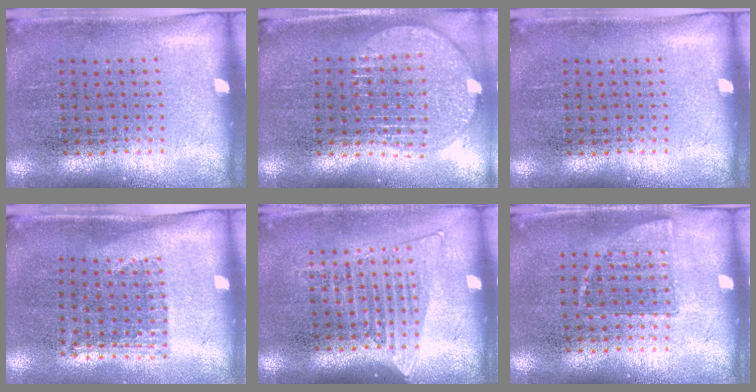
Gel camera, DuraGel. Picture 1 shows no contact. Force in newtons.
{"total": 1.9, "press": 1.6, "slide": 1.0}
{"total": 0.0}
{"total": 1.1, "press": 0.9, "slide": 0.6}
{"total": 1.4, "press": 1.3, "slide": 0.6}
{"total": 0.7, "press": 0.6, "slide": 0.3}